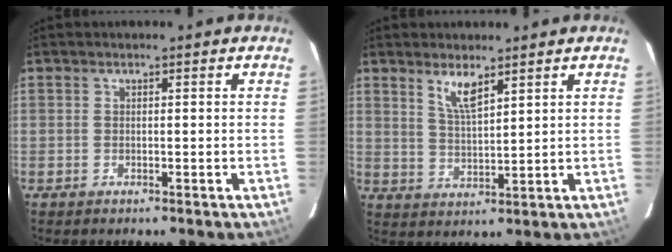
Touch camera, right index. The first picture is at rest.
{"total": 5.0, "force": [3.4, 1.1, 3.5], "torque": [-0.067, -0.004, 0.067]}